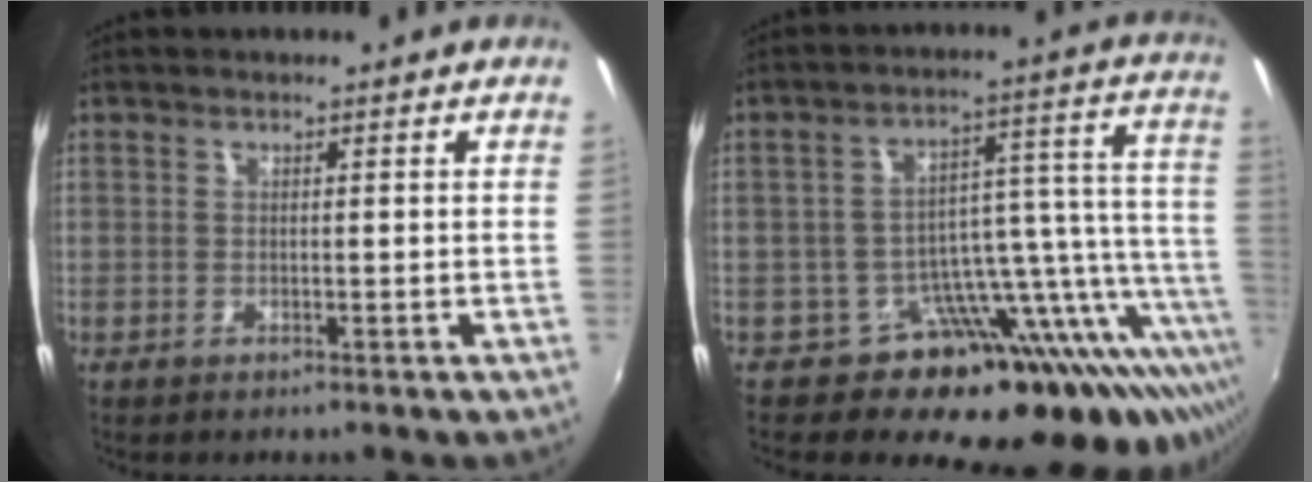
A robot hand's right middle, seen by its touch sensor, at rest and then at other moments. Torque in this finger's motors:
{"motor_torque": [1.05, -1.09, 0.22, 0.02]}